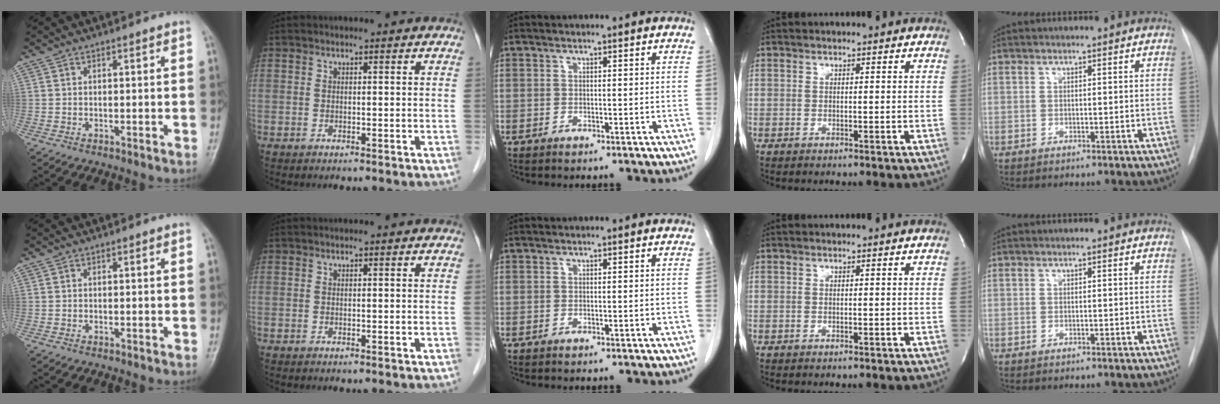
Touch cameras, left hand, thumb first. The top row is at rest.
{}